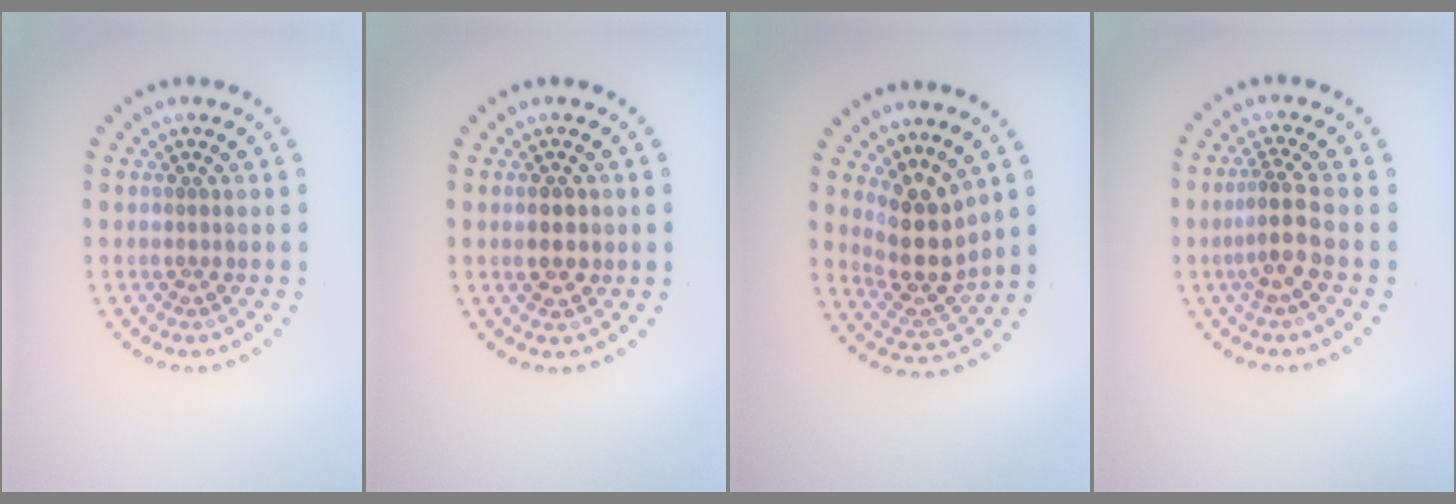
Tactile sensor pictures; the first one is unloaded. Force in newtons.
{"total": 1.7, "press": 1.7, "slide": 0.1}
{"total": 4.3, "press": 3.5, "slide": 2.5}
{"total": 2.9, "press": 2.0, "slide": 2.0}